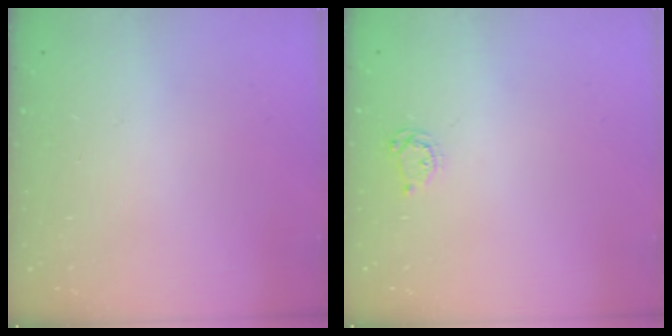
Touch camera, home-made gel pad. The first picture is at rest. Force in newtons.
{"total": 4.0, "press": 4.0, "slide": 0.5}